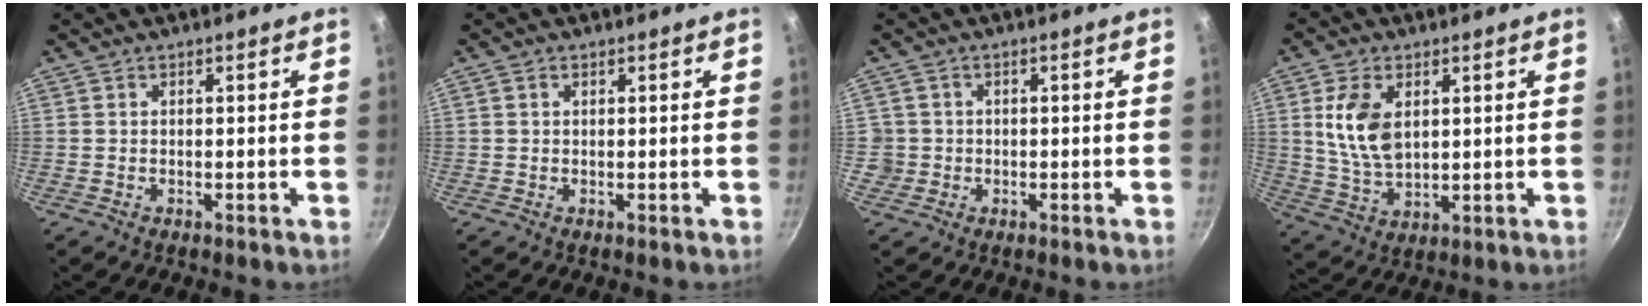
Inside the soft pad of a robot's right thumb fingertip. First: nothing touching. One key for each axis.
{"total": 0.7, "fx": 0.3, "fy": 0.5, "fz": 0.4, "tx": -0.007, "ty": 0.002, "tz": 0.006}
{"total": 3.0, "fx": -0.4, "fy": 2.9, "fz": 0.4, "tx": 0.009, "ty": 0.015, "tz": -0.004}
{"total": 10.3, "fx": 2.7, "fy": 6.3, "fz": 7.7, "tx": -0.142, "ty": -0.019, "tz": 0.058}